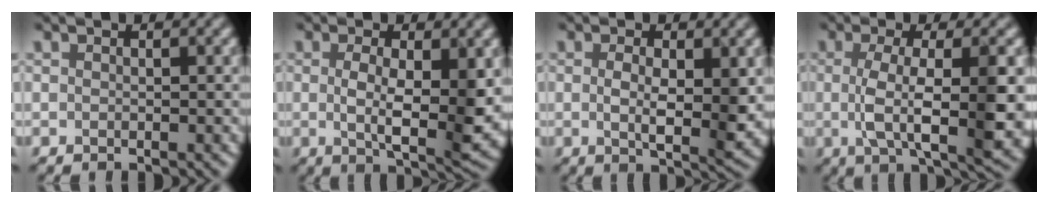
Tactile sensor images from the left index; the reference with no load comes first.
{"total": 6.3, "force": [0.1, 1.8, 6.0], "torque": [-0.104, -0.011, 0.005]}
{"total": 4.7, "force": [0.1, 1.5, 4.4], "torque": [-0.081, -0.008, 0.004]}
{"total": 8.4, "force": [-0.6, 2.5, 8.0], "torque": [-0.123, -0.005, -0.009]}